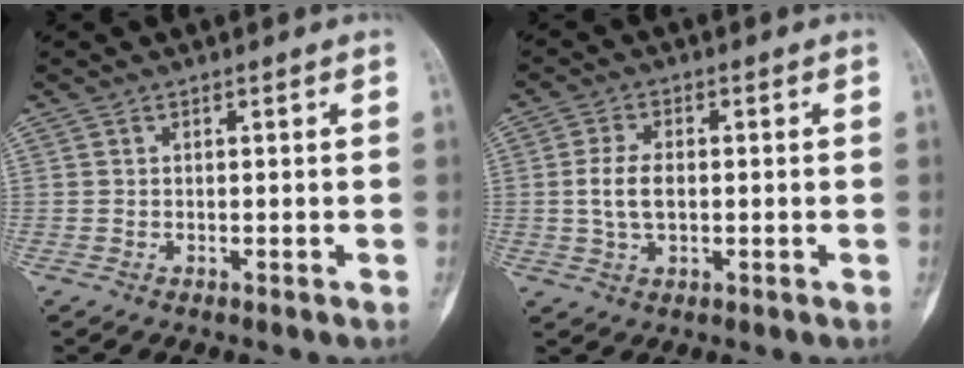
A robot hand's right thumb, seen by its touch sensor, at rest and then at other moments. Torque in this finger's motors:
{"motor_torque": [0.75, 0.81, 0.36, -0.35, 0.24]}